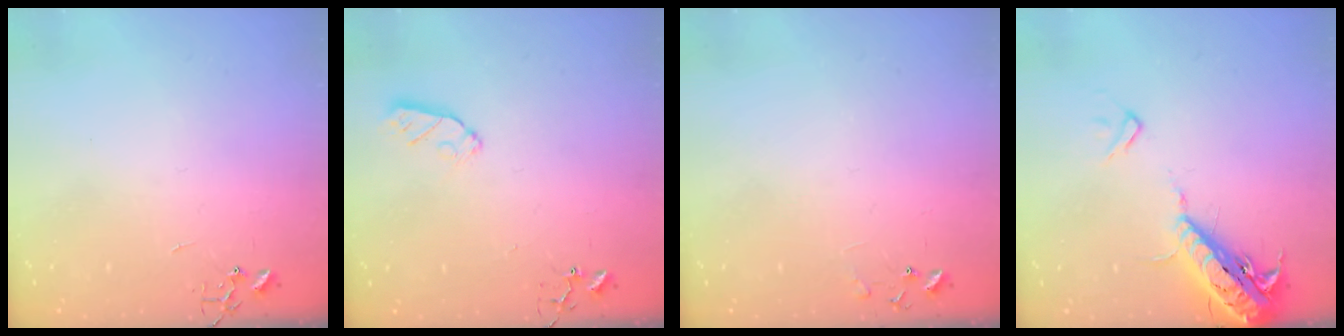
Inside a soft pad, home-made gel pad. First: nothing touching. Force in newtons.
{"total": 4.5, "press": 4.5, "slide": 0.6}
{"total": 6.4, "press": 6.4, "slide": 0.4}
{"total": 18.4, "press": 18.0, "slide": 4.0}